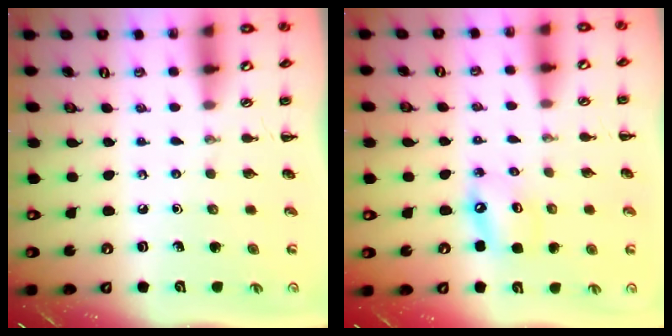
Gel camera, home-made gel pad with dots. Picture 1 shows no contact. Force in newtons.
{"total": 6.6, "press": 6.5, "slide": 1.2}